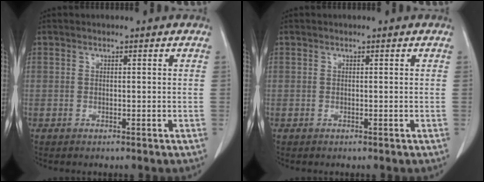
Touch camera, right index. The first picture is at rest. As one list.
[{"total": 0.0}]